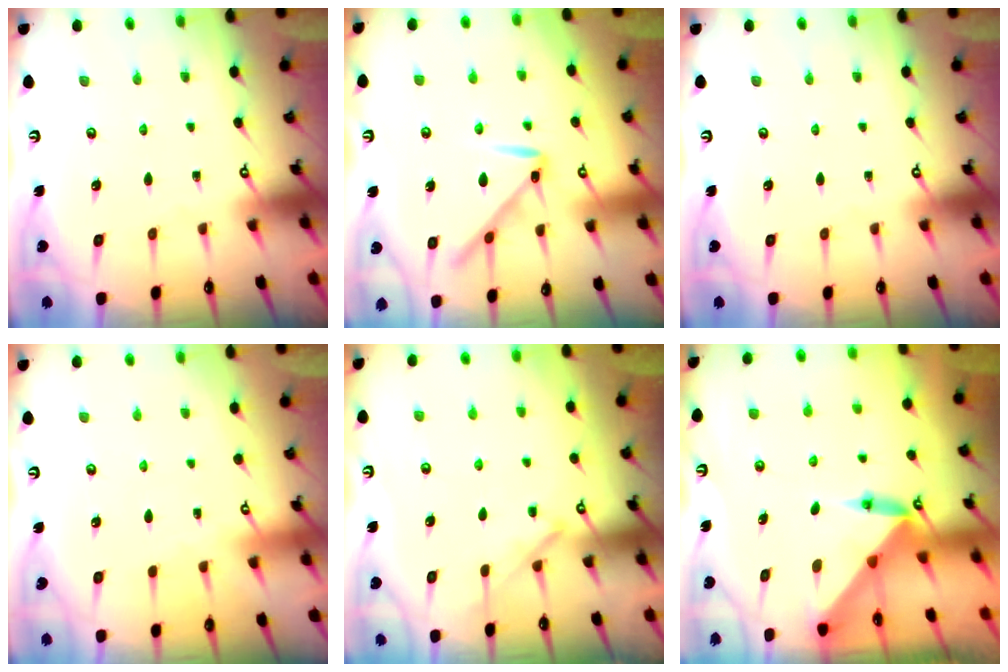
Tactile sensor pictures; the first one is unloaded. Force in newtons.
{"total": 9.4, "press": 9.4, "slide": 0.6}
{"total": 0.0}
{"total": 0.8, "press": 0.7, "slide": 0.3}
{"total": 4.2, "press": 4.2, "slide": 0.6}
{"total": 3.7, "press": 3.7, "slide": 0.5}